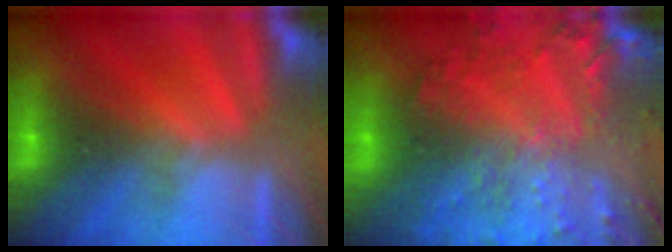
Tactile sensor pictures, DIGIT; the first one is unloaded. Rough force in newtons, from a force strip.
{"total": 5.8}